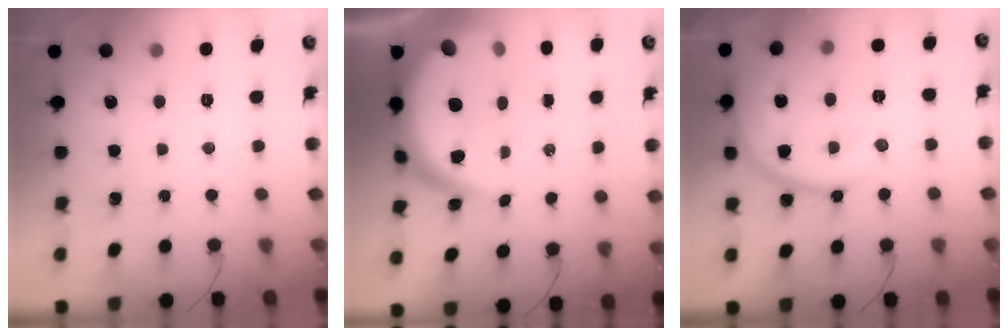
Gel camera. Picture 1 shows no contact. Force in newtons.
{"total": 12.9, "press": 12.8, "slide": 1.5}
{"total": 13.4, "press": 13.3, "slide": 0.9}